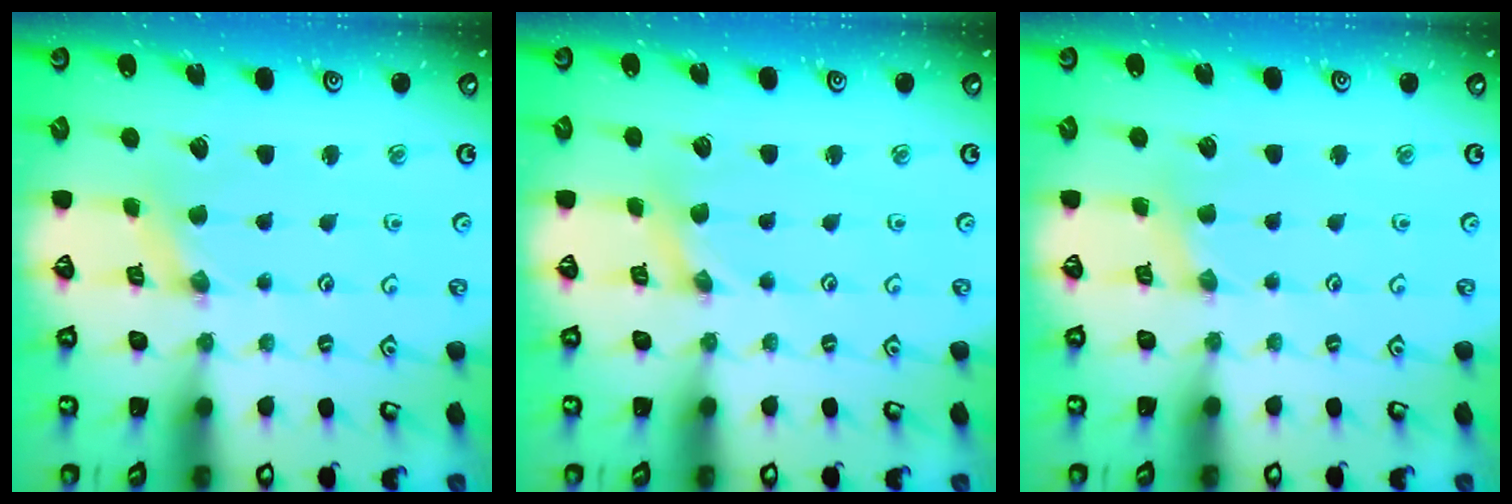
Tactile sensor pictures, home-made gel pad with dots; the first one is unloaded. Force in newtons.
{"total": 0.0}
{"total": 2.2, "press": 2.2, "slide": 0.4}